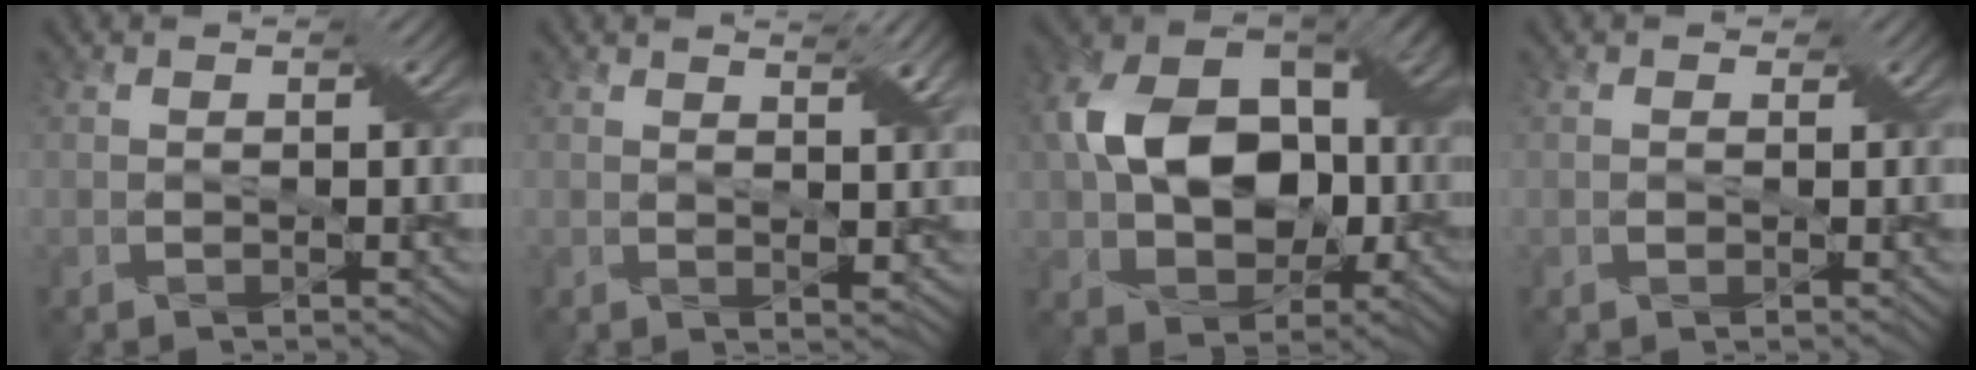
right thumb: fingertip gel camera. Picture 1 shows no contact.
{"total": 3.3, "force": [1.8, 0.8, 2.6], "torque": [-0.050, -0.001, 0.033]}
{"total": 15.0, "force": [0.6, 10.7, 10.4], "torque": [-0.193, 0.024, 0.005]}
{"total": 0.8, "force": [0.1, 0.8, 0.2], "torque": [-0.008, -0.002, -0.001]}